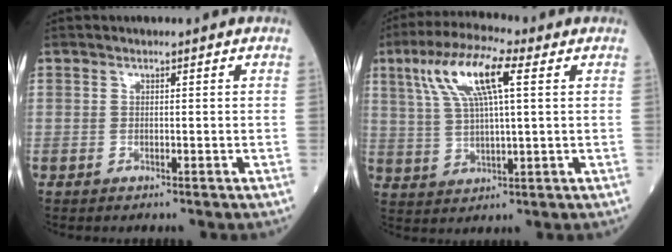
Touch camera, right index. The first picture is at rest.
{"total": 11.4, "force": [4.5, 2.2, 10.2], "torque": [-0.206, 0.025, 0.083]}